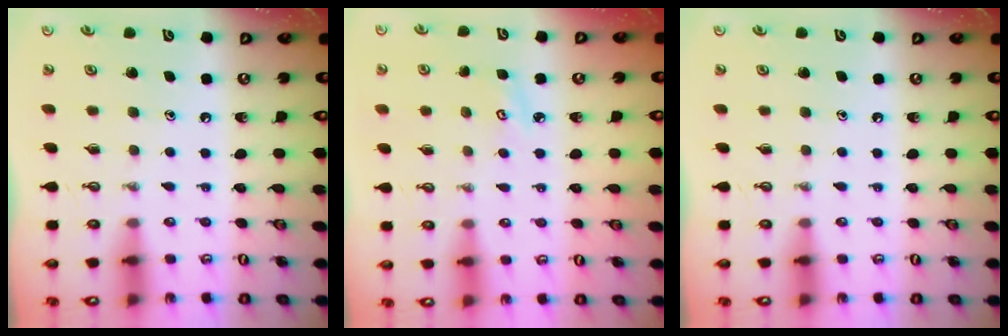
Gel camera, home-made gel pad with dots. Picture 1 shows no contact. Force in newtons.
{"total": 3.6, "press": 3.6, "slide": 0.3}
{"total": 0.0}